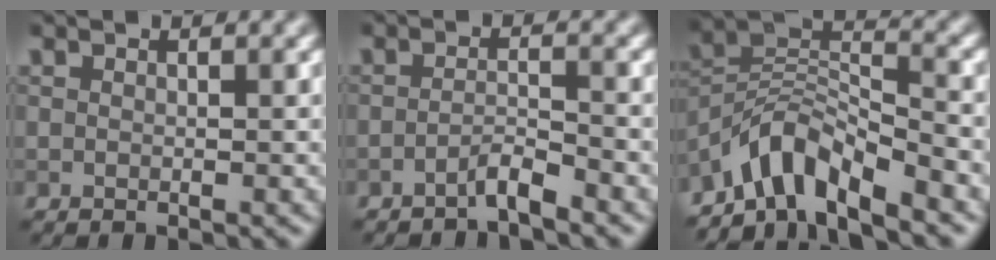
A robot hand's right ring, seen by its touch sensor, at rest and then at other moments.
{"total": 1.9, "force": [-1.6, 0.1, 1.0], "torque": [-0.014, 0.009, -0.035]}
{"total": 6.5, "force": [-5.3, 1.8, 3.3], "torque": [-0.043, 0.006, -0.107]}